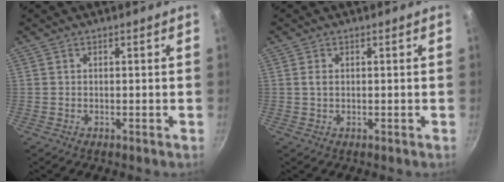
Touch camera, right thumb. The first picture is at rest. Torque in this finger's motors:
{"motor_torque": [-0.37, 0.13, 0.01, -0.43, 0.00]}